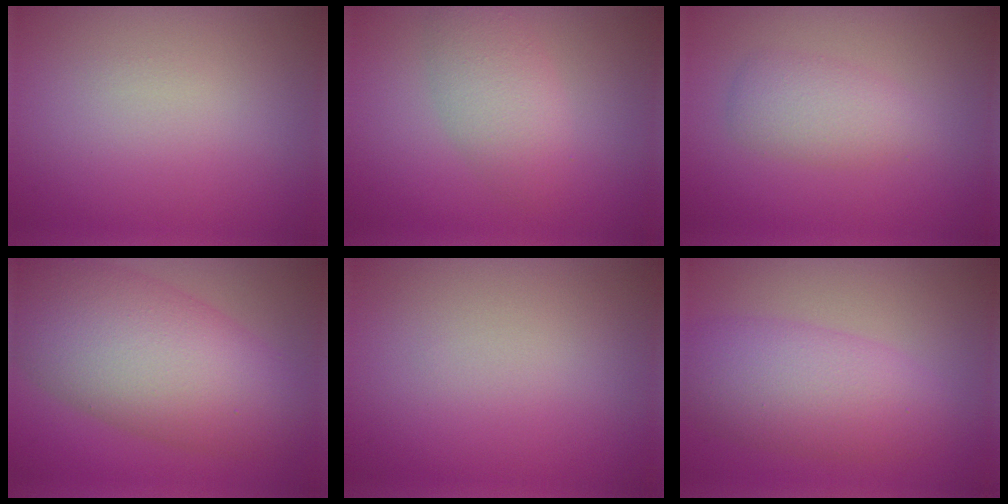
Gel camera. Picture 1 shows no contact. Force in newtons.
{"total": 3.3, "press": 3.3, "slide": 0.1}
{"total": 2.6, "press": 2.6, "slide": 0.1}
{"total": 10.7, "press": 10.6, "slide": 0.6}
{"total": 0.0}
{"total": 5.9, "press": 5.9, "slide": 0.1}